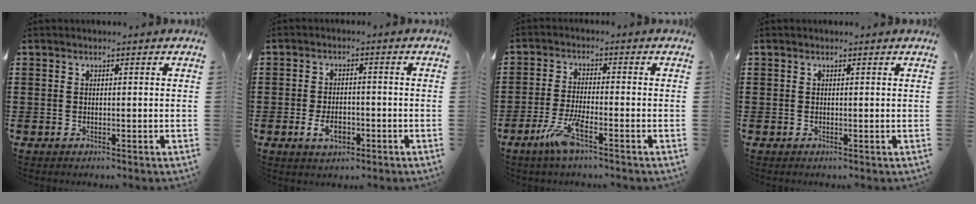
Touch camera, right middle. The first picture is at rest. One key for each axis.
{"total": 4.1, "fx": -1.7, "fy": 2.1, "fz": 3.1, "tx": -0.052, "ty": -0.003, "tz": -0.033}
{"total": 6.0, "fx": -3.4, "fy": 0.8, "fz": 4.9, "tx": -0.112, "ty": -0.014, "tz": -0.065}
{"total": 0.0}